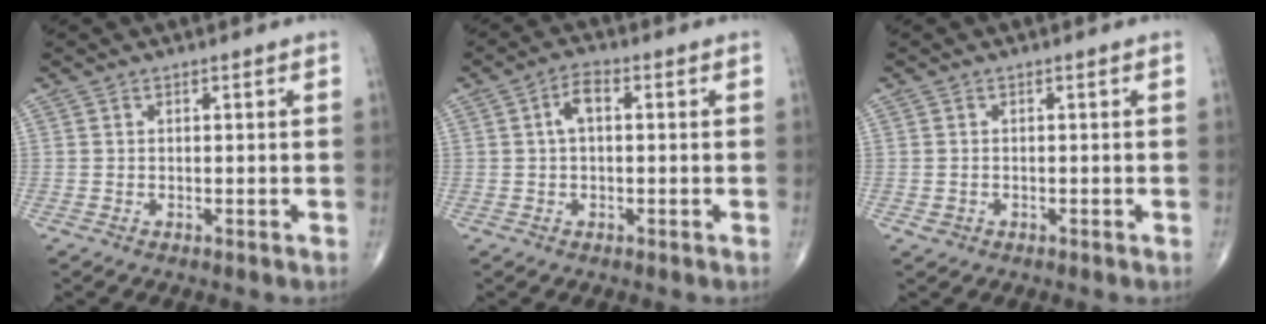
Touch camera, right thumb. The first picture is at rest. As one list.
[{"total": 3.9, "force": [0.4, 1.9, 3.4], "torque": [-0.061, 0.015, 0.002]}, {"total": 1.1, "force": [-0.3, 1.0, 0.4], "torque": [-0.007, 0.006, -0.002]}]